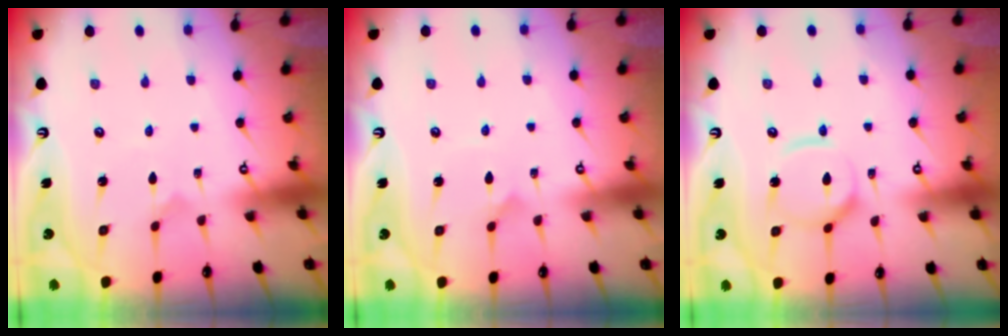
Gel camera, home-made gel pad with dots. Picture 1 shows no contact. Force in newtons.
{"total": 2.9, "press": 2.9, "slide": 0.2}
{"total": 11.0, "press": 10.9, "slide": 1.2}